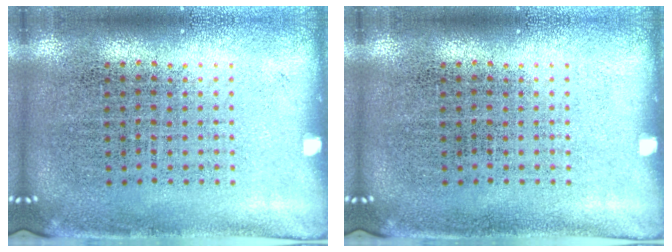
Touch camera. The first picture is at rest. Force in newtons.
{"total": 0.0}